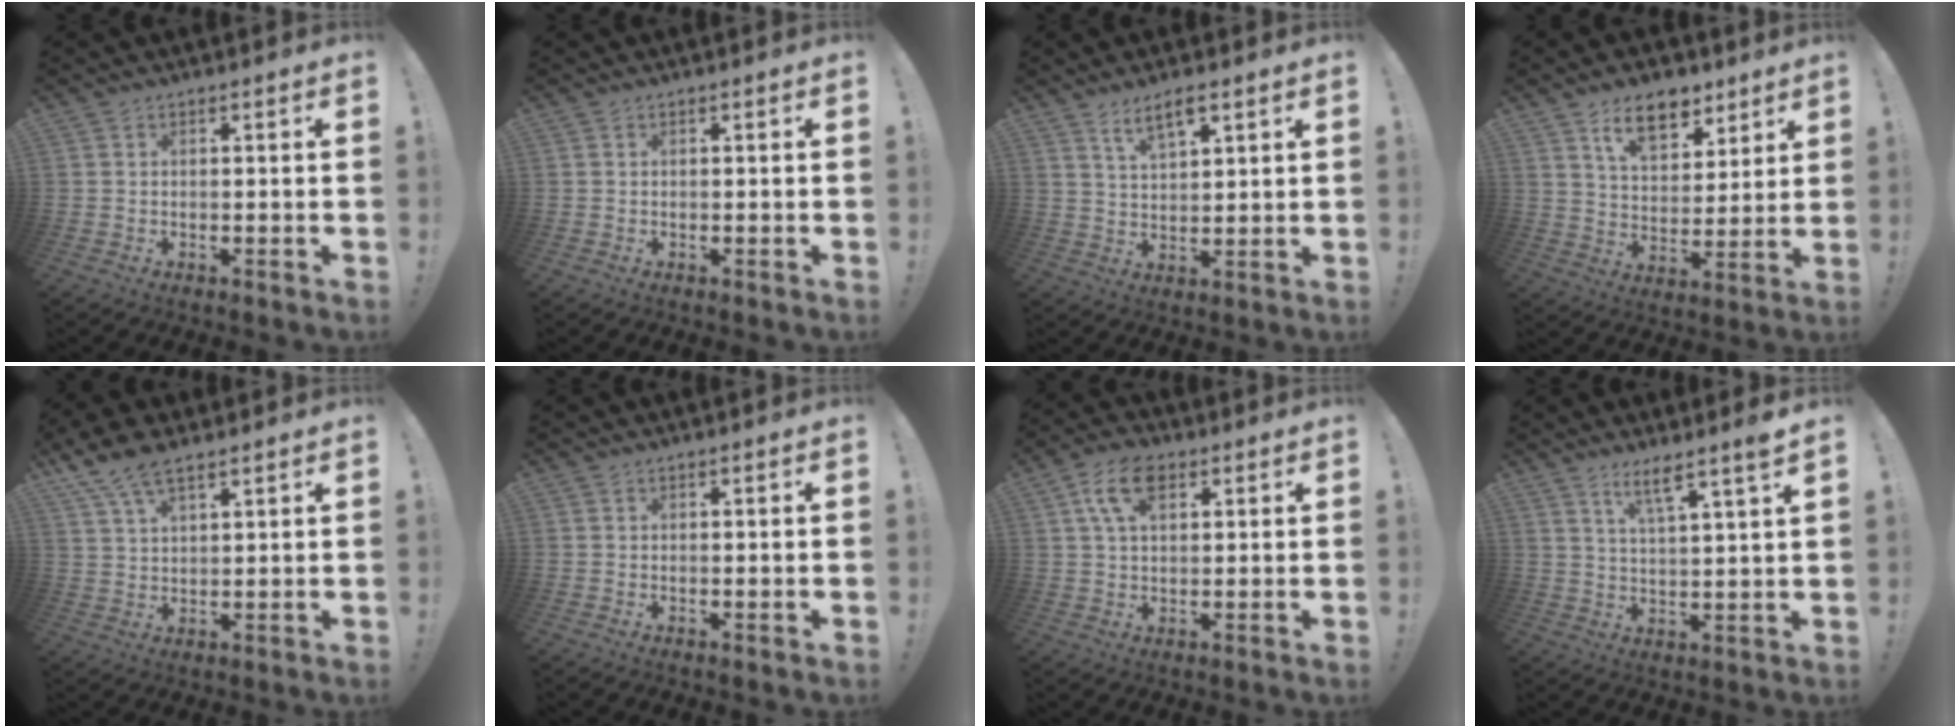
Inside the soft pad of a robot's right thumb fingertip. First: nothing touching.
{"total": 0.0}
{"total": 6.3, "force": [4.3, 2.0, 4.1], "torque": [-0.071, -0.017, 0.076]}
{"total": 12.4, "force": [8.1, 7.0, 6.2], "torque": [-0.087, -0.044, 0.149]}
{"total": 8.2, "force": [5.7, 3.0, 5.1], "torque": [-0.107, -0.015, 0.111]}
{"total": 0.0}
{"total": 9.9, "force": [4.1, 5.7, 7.0], "torque": [-0.127, 0.008, 0.081]}
{"total": 6.9, "force": [5.0, -0.2, 4.8], "torque": [-0.080, -0.032, 0.081]}